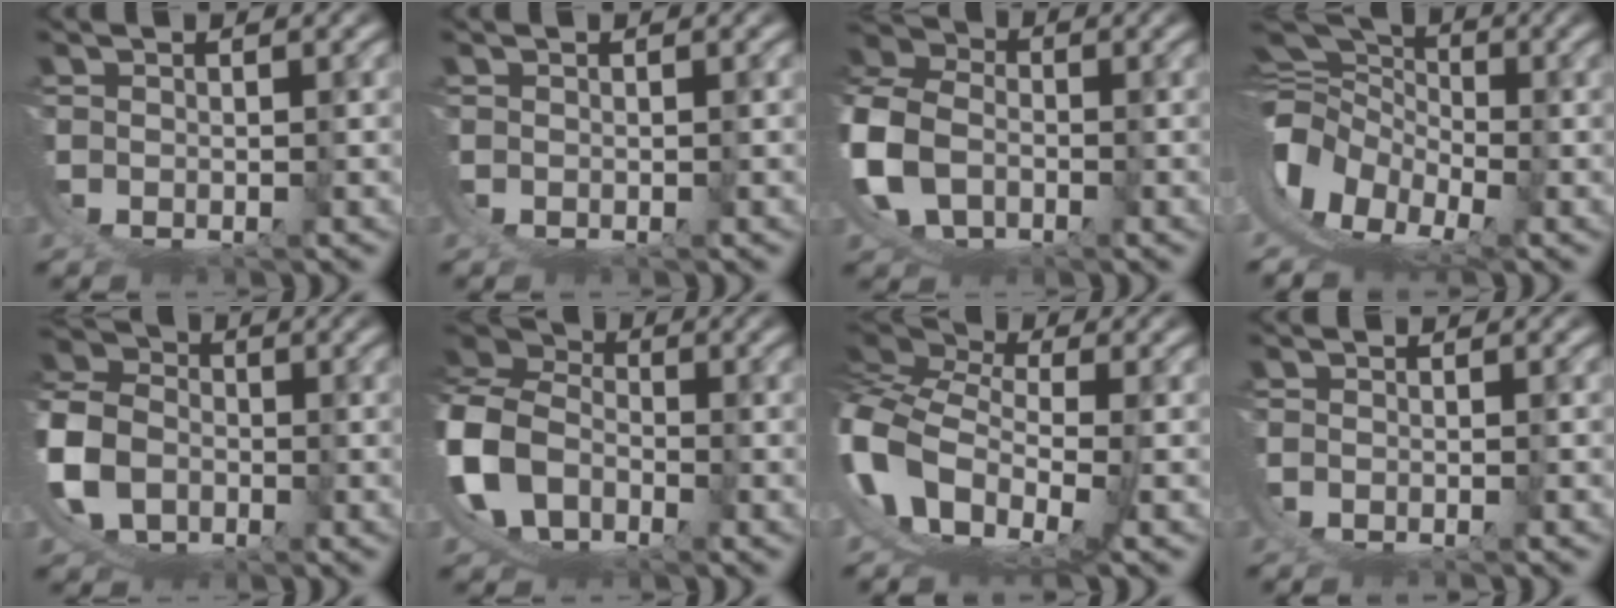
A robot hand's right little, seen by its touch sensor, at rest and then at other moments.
{"total": 0.0}
{"total": 8.6, "force": [0.8, 6.9, 5.1], "torque": [-0.133, -0.018, 0.011]}
{"total": 14.6, "force": [-0.1, 11.9, 8.5], "torque": [-0.203, -0.028, -0.011]}
{"total": 9.3, "force": [0.1, 7.8, 5.0], "torque": [-0.126, -0.029, 0.002]}
{"total": 14.2, "force": [0.2, 12.5, 6.8], "torque": [-0.196, -0.031, -0.006]}
{"total": 12.2, "force": [-0.2, 8.9, 8.3], "torque": [-0.201, -0.039, -0.005]}
{"total": 1.4, "force": [-1.2, 0.6, 0.3], "torque": [-0.004, -0.001, -0.019]}